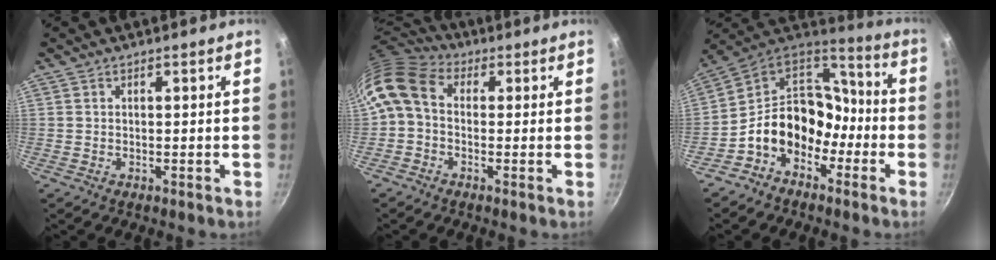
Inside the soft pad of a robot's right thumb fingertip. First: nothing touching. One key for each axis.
{"total": 9.2, "fx": 0.3, "fy": 6.9, "fz": 6.1, "tx": -0.121, "ty": 0.028, "tz": -0.015}
{"total": 15.6, "fx": -5.6, "fy": 12.1, "fz": 8.1, "tx": -0.089, "ty": 0.076, "tz": -0.117}